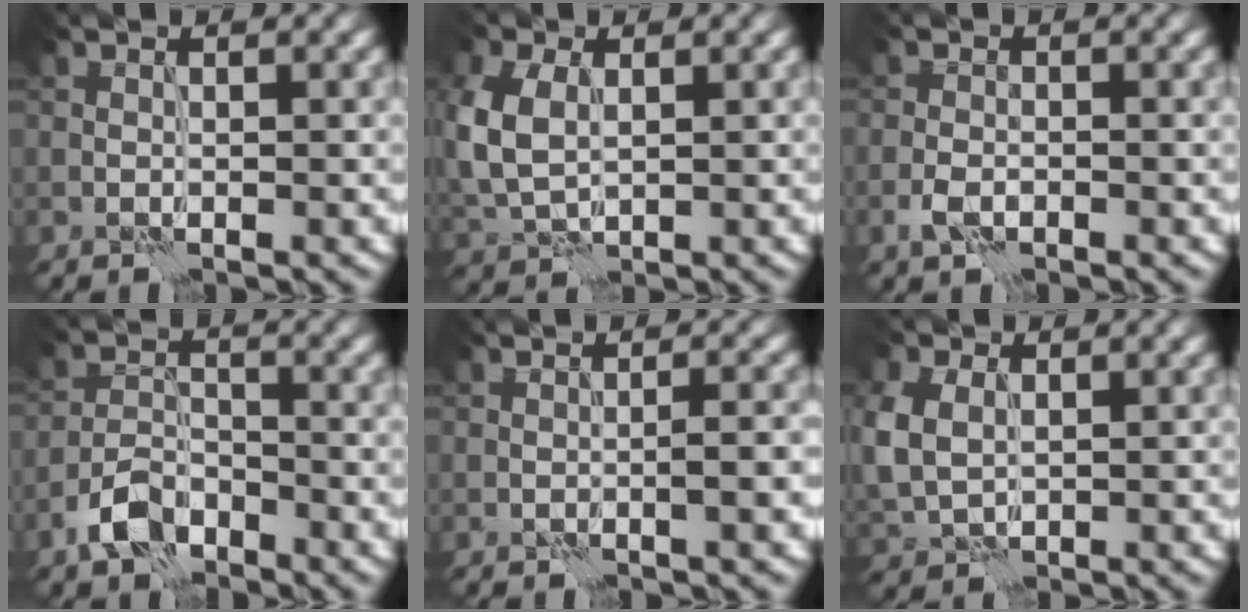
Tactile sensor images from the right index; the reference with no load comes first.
{"total": 5.6, "force": [0.8, 3.7, 4.0], "torque": [-0.115, 0.002, 0.019]}
{"total": 1.6, "force": [-0.8, 0.9, 1.1], "torque": [-0.023, 0.001, -0.020]}
{"total": 4.0, "force": [-2.8, 2.0, 2.1], "torque": [-0.036, 0.004, -0.062]}
{"total": 1.7, "force": [-0.3, 0.1, 1.6], "torque": [-0.028, 0.003, -0.007]}
{"total": 5.2, "force": [0.8, 4.0, 3.3], "torque": [-0.110, 0.003, 0.028]}